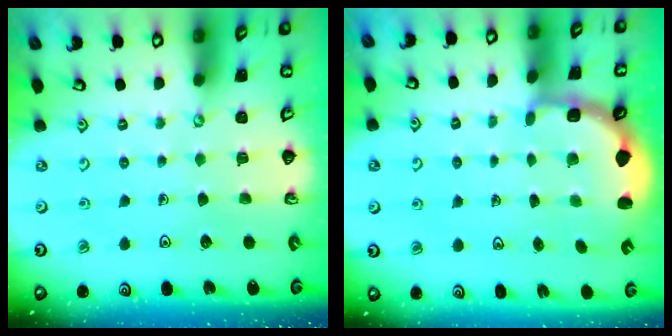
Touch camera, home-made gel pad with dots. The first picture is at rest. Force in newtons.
{"total": 2.8, "press": 2.3, "slide": 1.7}